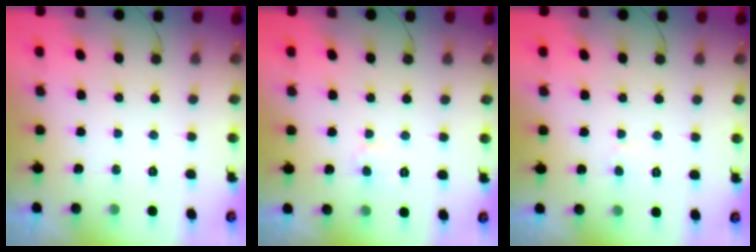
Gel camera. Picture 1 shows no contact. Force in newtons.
{"total": 4.2, "press": 4.2, "slide": 0.4}
{"total": 1.8, "press": 1.7, "slide": 0.2}